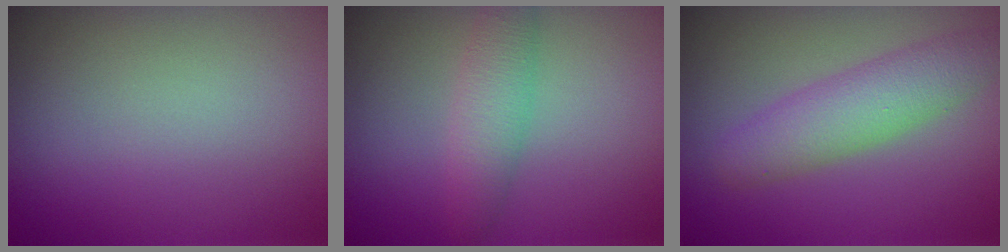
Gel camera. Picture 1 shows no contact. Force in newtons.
{"total": 3.1, "press": 3.1, "slide": 0.1}
{"total": 4.4, "press": 4.4, "slide": 0.0}